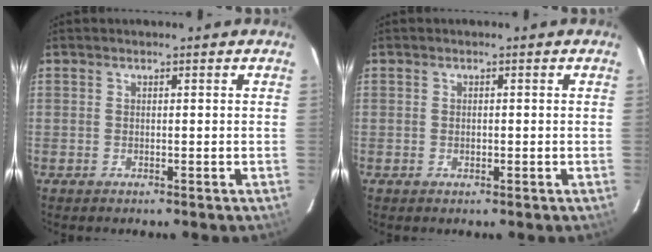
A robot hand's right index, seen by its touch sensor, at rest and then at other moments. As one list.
[{"total": 0.8, "force": [-0.1, 0.7, 0.4], "torque": [-0.005, 0.000, -0.001]}]